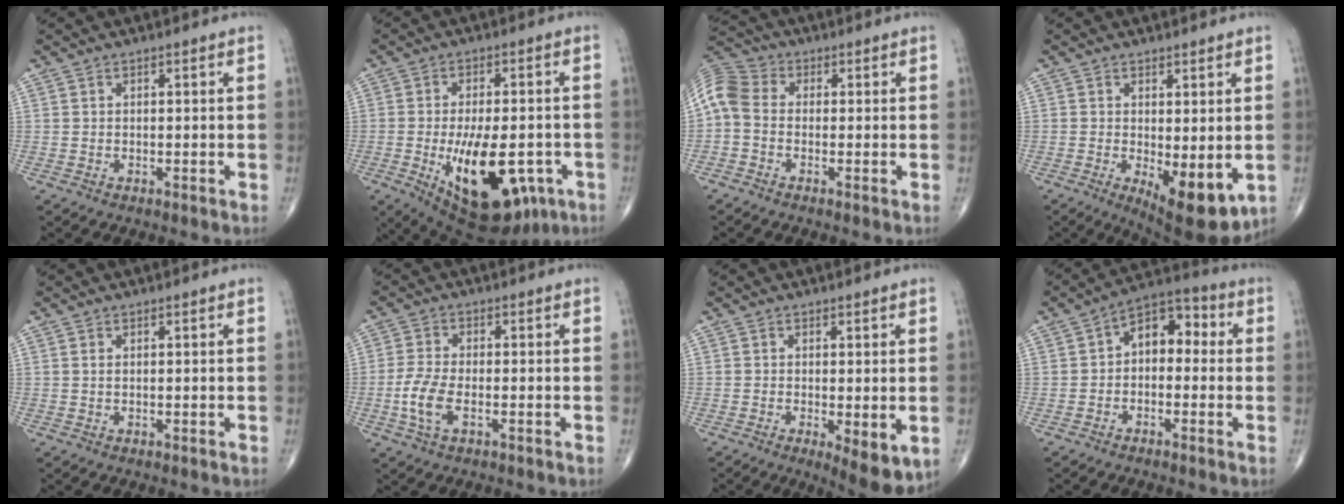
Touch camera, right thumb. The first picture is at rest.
{"total": 19.9, "force": [-6.4, 9.7, 16.2], "torque": [-0.233, 0.001, -0.070]}
{"total": 7.6, "force": [-0.4, 5.6, 5.1], "torque": [-0.102, 0.021, -0.026]}
{"total": 9.8, "force": [-1.8, 3.9, 8.8], "torque": [-0.117, -0.025, -0.015]}
{"total": 0.5, "force": [0.2, 0.3, 0.4], "torque": [-0.012, 0.004, 0.004]}
{"total": 6.3, "force": [-1.8, 2.9, 5.3], "torque": [-0.124, 0.006, -0.036]}
{"total": 6.9, "force": [-1.5, 2.4, 6.3], "torque": [-0.092, -0.021, -0.020]}
{"total": 8.3, "force": [0.1, 5.3, 6.3], "torque": [-0.066, 0.037, -0.018]}